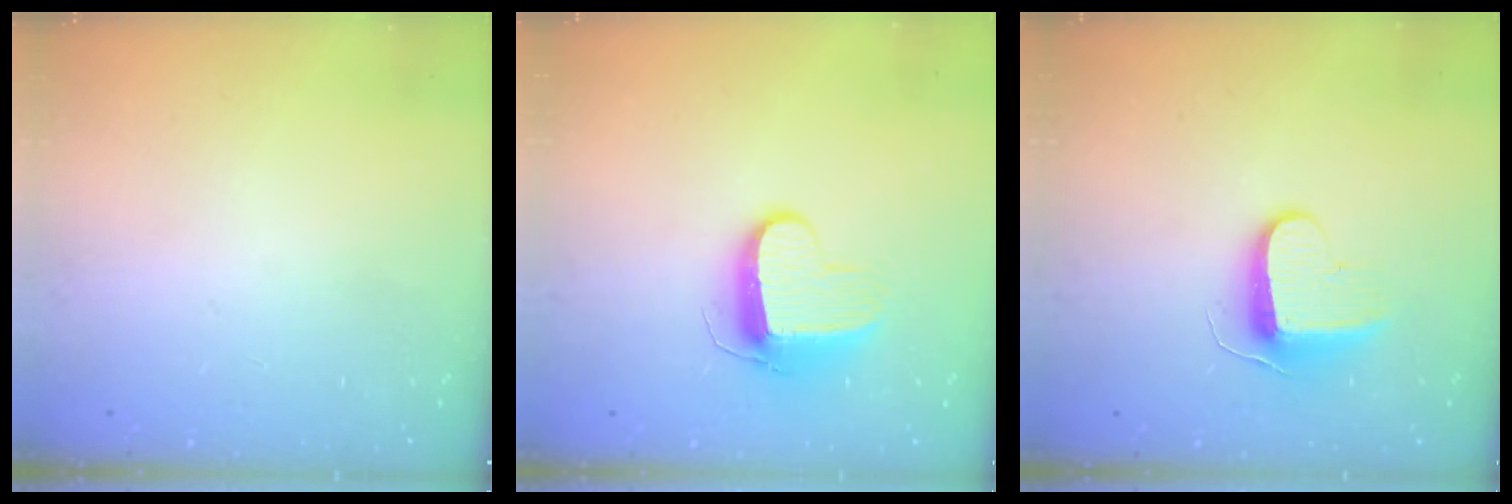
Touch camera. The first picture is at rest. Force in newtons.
{"total": 9.7, "press": 9.7, "slide": 0.4}
{"total": 9.5, "press": 9.5, "slide": 0.8}